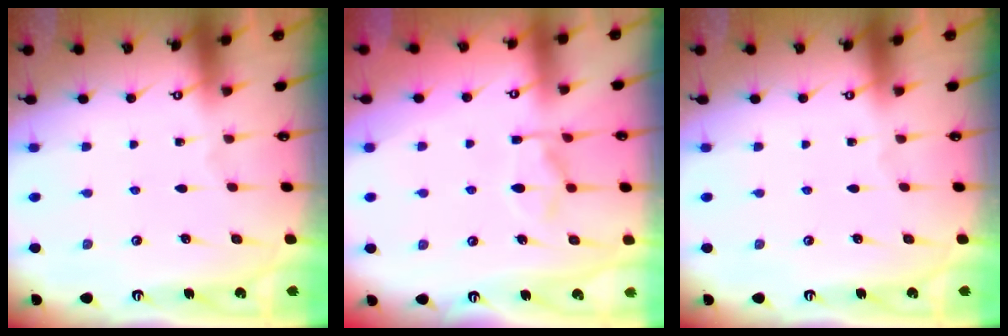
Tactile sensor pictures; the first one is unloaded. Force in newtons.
{"total": 5.1, "press": 4.9, "slide": 1.4}
{"total": 0.0}